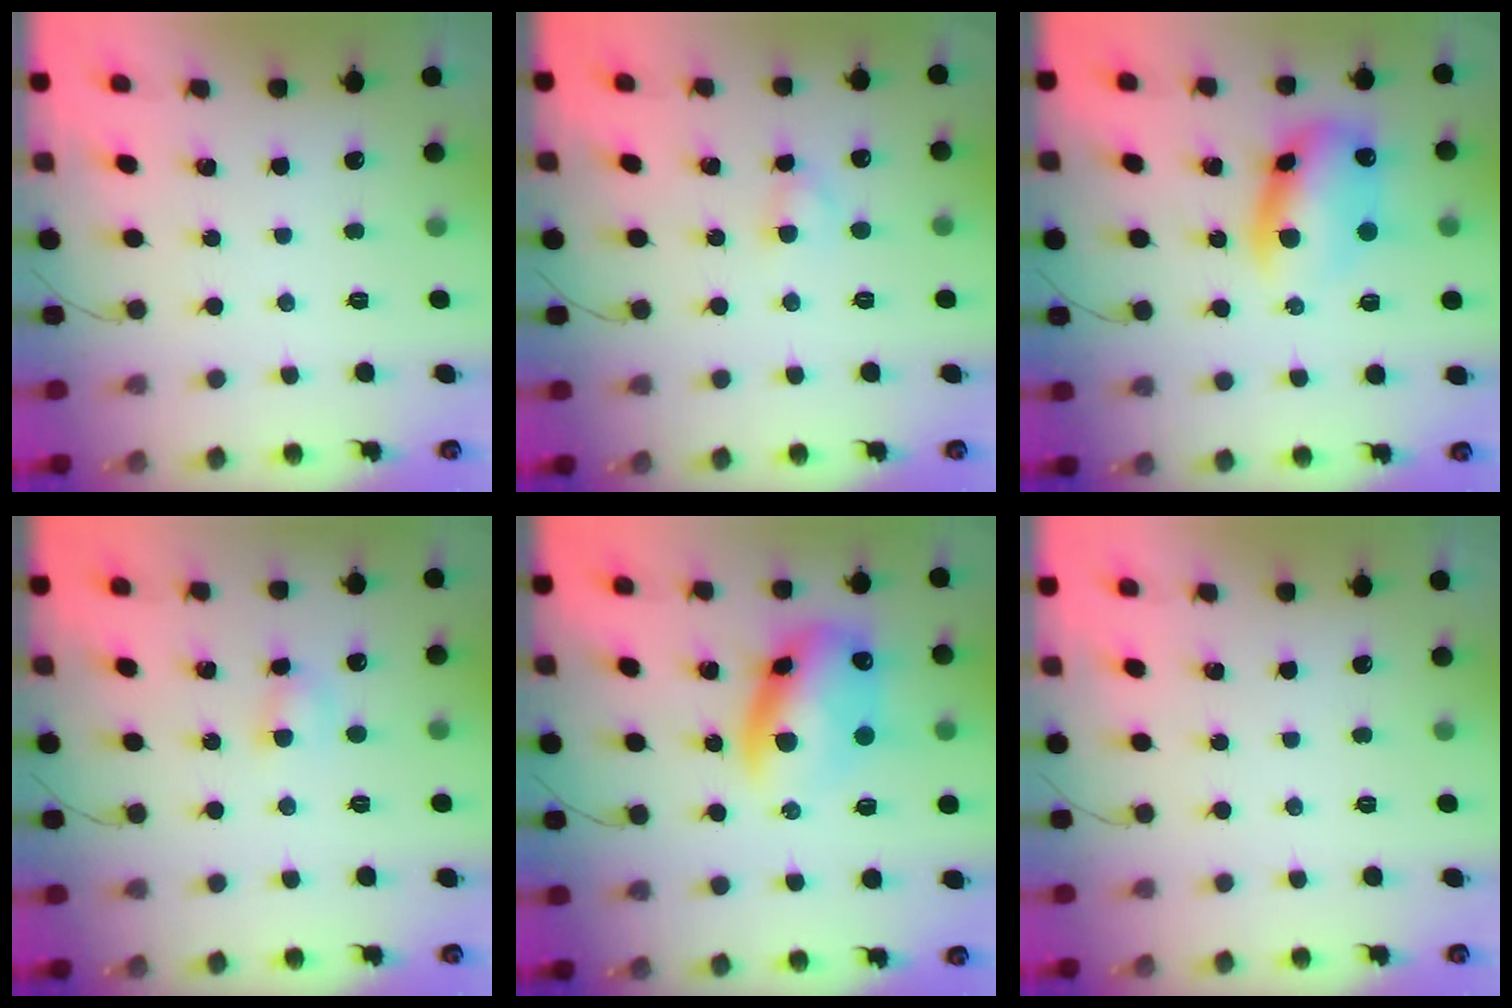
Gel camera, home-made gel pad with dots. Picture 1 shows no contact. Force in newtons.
{"total": 2.6, "press": 2.3, "slide": 1.2}
{"total": 10.8, "press": 10.7, "slide": 1.8}
{"total": 3.6, "press": 3.3, "slide": 1.4}
{"total": 13.0, "press": 12.7, "slide": 2.9}
{"total": 0.0}